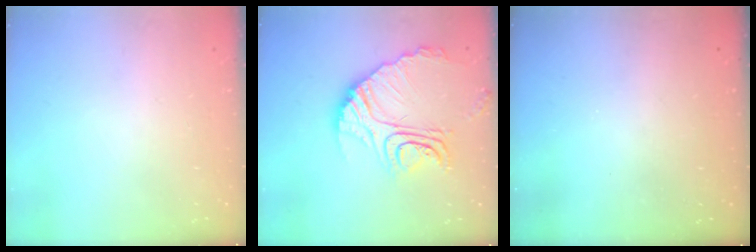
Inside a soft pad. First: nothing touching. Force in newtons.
{"total": 18.0, "press": 17.9, "slide": 1.5}
{"total": 3.1, "press": 3.1, "slide": 0.1}